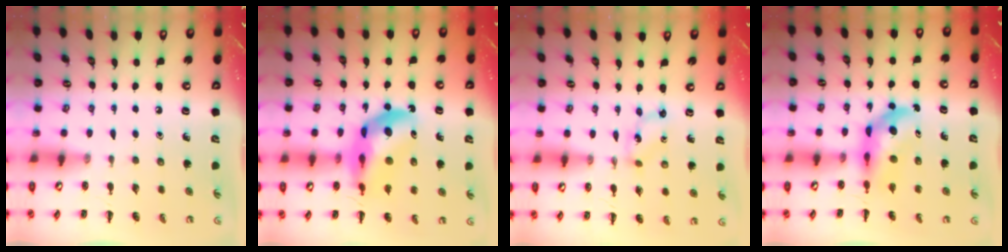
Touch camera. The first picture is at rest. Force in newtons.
{"total": 14.4, "press": 13.8, "slide": 4.1}
{"total": 1.4, "press": 1.3, "slide": 0.3}
{"total": 5.2, "press": 5.0, "slide": 1.4}